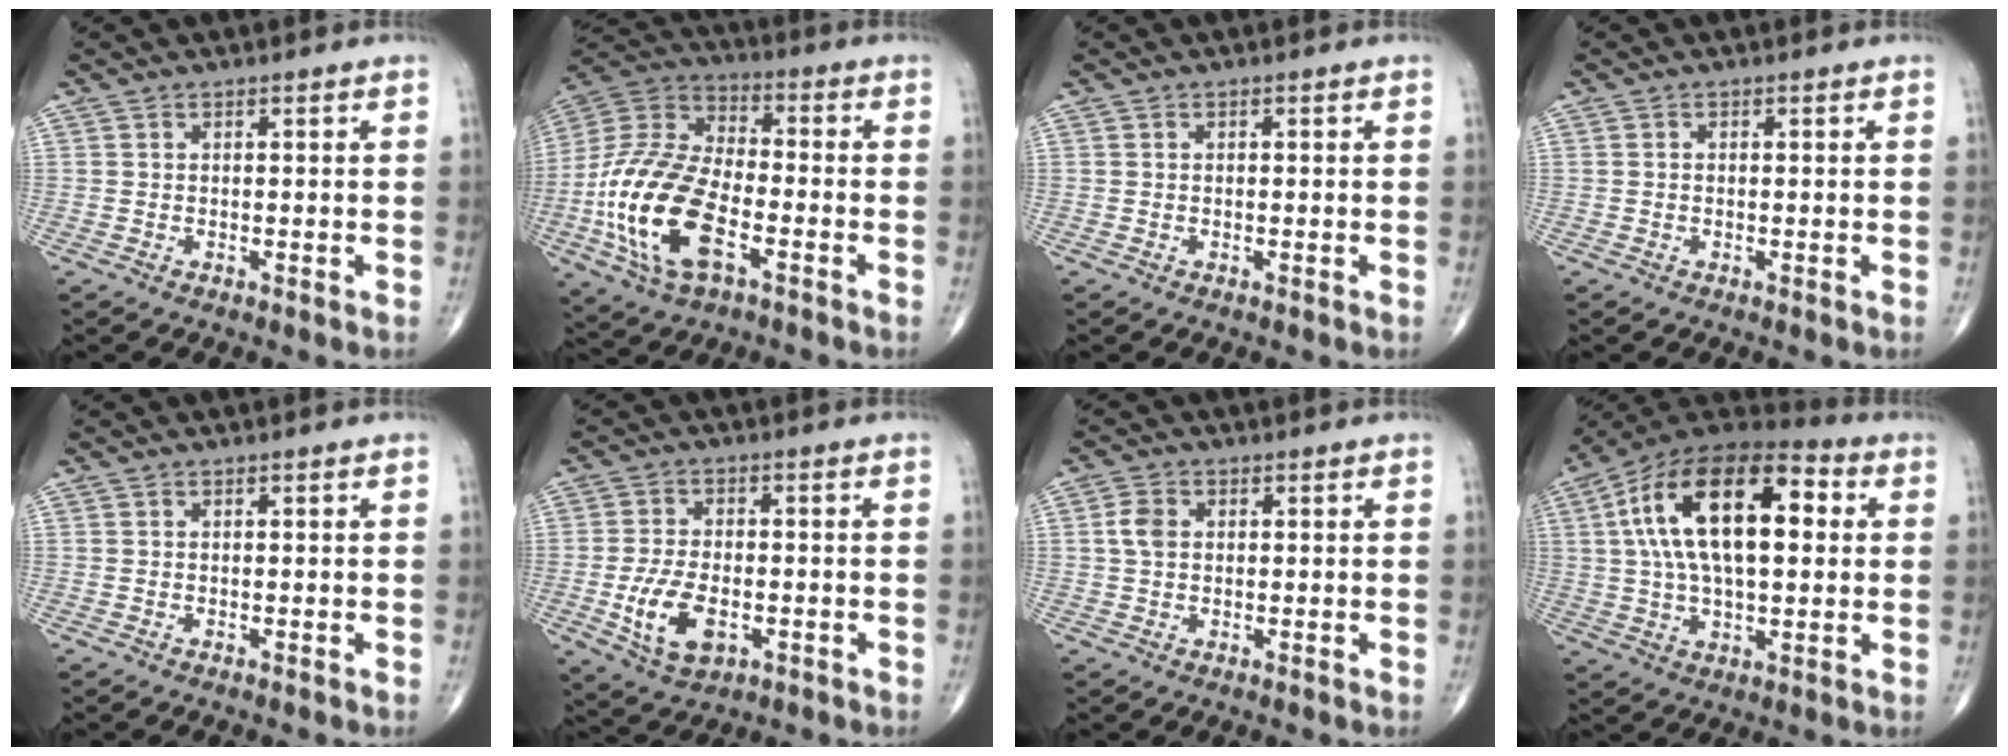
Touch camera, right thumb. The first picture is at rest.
{"total": 20.8, "force": [-6.4, 10.5, 16.8], "torque": [-0.349, 0.021, -0.120]}
{"total": 0.0}
{"total": 0.0}
{"total": 0.0}
{"total": 9.7, "force": [-2.7, 5.5, 7.5], "torque": [-0.139, 0.002, -0.040]}
{"total": 3.4, "force": [0.5, 2.5, 2.3], "torque": [-0.047, 0.004, 0.006]}
{"total": 23.4, "force": [4.6, 11.3, 20.0], "torque": [-0.347, 0.024, 0.064]}